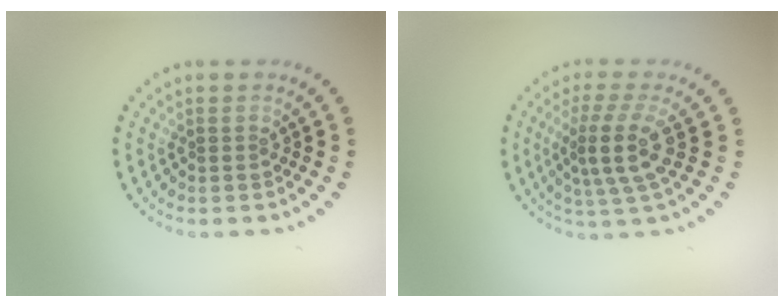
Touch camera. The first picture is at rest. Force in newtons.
{"total": 4.0, "press": 3.3, "slide": 2.3}